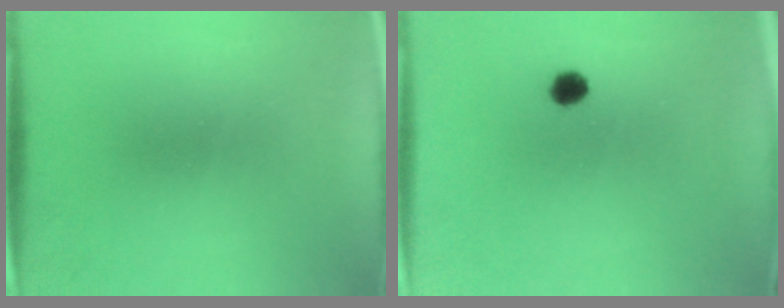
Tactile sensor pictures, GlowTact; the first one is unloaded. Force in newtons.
{"total": 1.8}